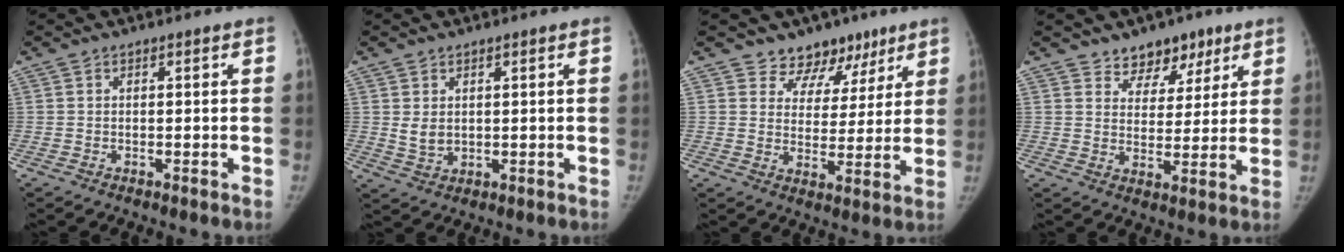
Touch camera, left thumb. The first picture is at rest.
{"total": 3.1, "force": [0.8, 2.3, 2.0], "torque": [-0.025, -0.012, 0.024]}
{"total": 9.0, "force": [6.6, 6.0, 0.9], "torque": [0.041, -0.039, 0.099]}
{"total": 7.9, "force": [5.5, 5.1, 2.3], "torque": [0.013, -0.029, 0.087]}